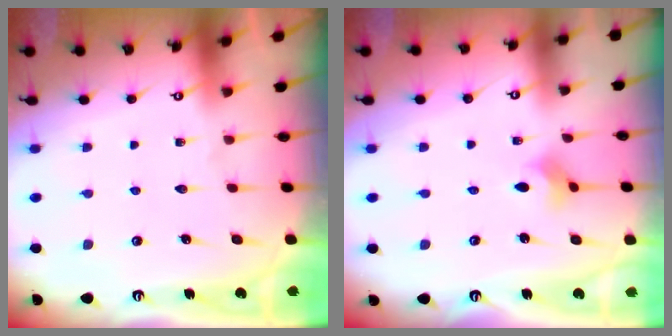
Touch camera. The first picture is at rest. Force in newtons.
{"total": 2.6, "press": 2.5, "slide": 0.6}